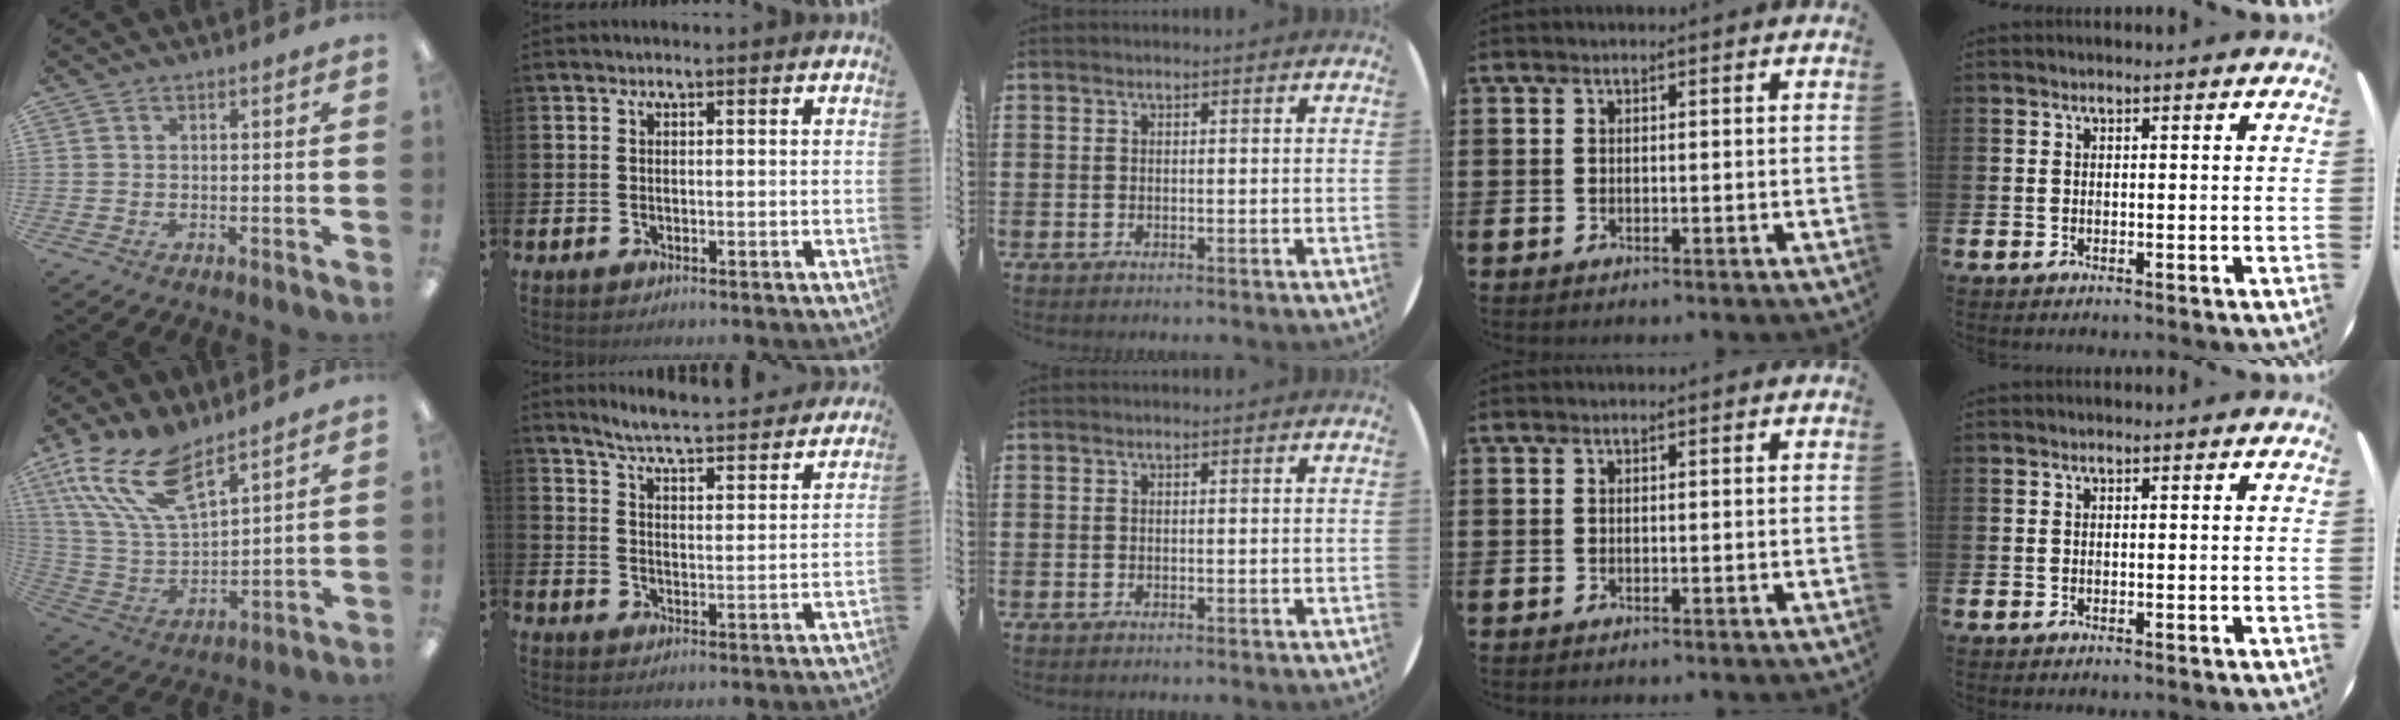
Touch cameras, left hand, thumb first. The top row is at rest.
{"thumb": {"total": 18.0, "force": [11.2, 7.9, 11.6], "torque": [-0.270, -0.045, 0.206]}, "index": {"total": 5.9, "force": [5.8, -0.2, 1.4], "torque": [-0.054, -0.046, 0.096]}}